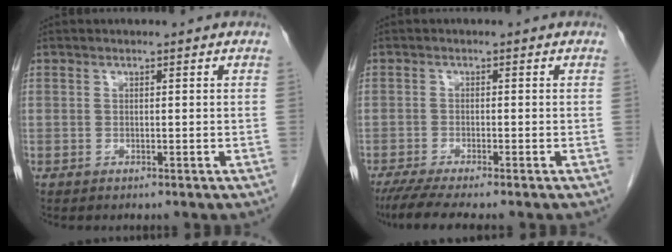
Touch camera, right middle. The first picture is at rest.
{"total": 6.0, "force": [-4.9, -0.2, 3.4], "torque": [-0.052, -0.017, -0.082]}